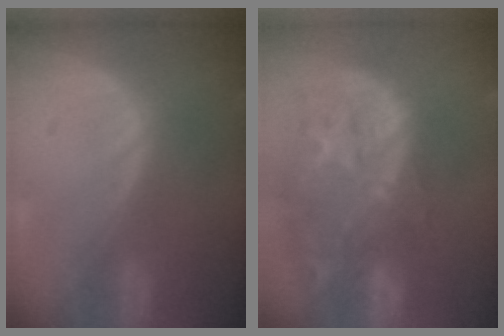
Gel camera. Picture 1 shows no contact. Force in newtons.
{"total": 14.9, "press": 12.0, "slide": 8.9}